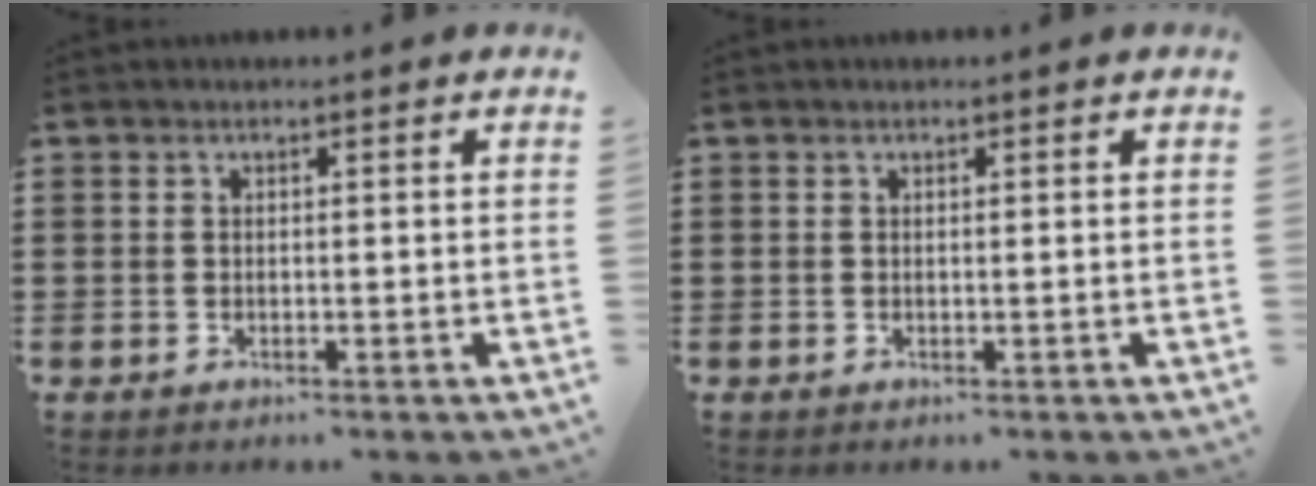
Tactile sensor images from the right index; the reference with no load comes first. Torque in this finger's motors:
{"motor_torque": [0.07, 0.06, 0.00, 0.00]}